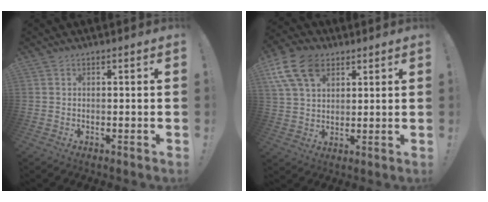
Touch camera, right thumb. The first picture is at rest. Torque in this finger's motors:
{"motor_torque": [0.74, 1.68, 0.09, 0.15, 0.08]}